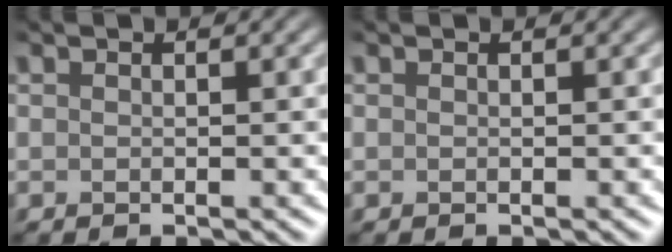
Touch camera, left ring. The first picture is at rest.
{"total": 0.0}